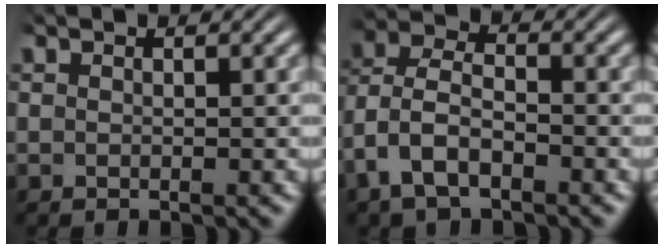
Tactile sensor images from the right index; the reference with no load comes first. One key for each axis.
{"total": 5.1, "fx": -0.8, "fy": 4.0, "fz": 3.1, "tx": -0.088, "ty": -0.021, "tz": -0.011}